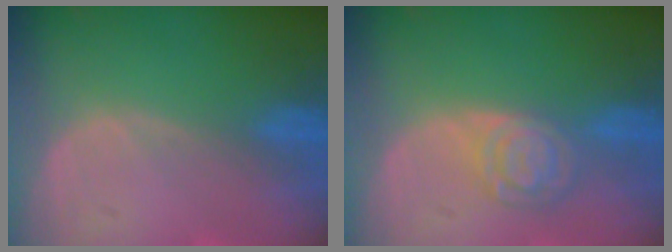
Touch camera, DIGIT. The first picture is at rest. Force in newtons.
{"total": 5.3, "press": 4.6, "slide": 2.6}